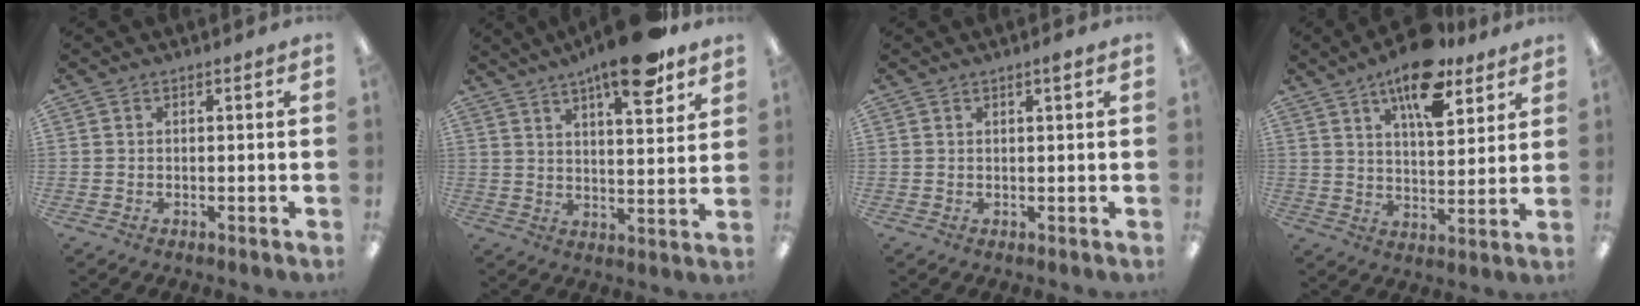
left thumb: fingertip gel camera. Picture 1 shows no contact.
{"total": 13.3, "force": [9.5, 3.5, 8.6], "torque": [-0.116, -0.054, 0.154]}
{"total": 1.6, "force": [0.9, 0.1, 1.3], "torque": [-0.020, -0.002, 0.013]}
{"total": 14.4, "force": [9.5, 5.9, 9.1], "torque": [-0.132, -0.045, 0.158]}